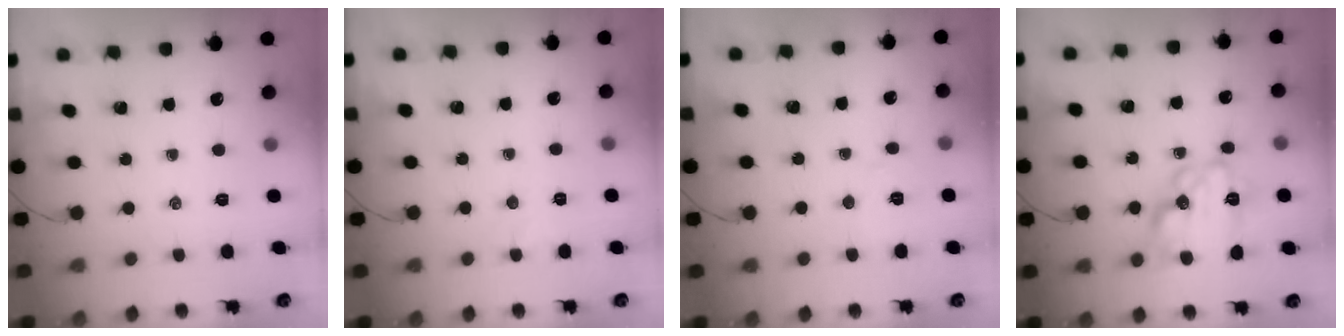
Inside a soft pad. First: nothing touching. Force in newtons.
{"total": 2.5, "press": 2.4, "slide": 0.7}
{"total": 4.0, "press": 3.9, "slide": 0.9}
{"total": 16.2, "press": 16.2, "slide": 1.1}